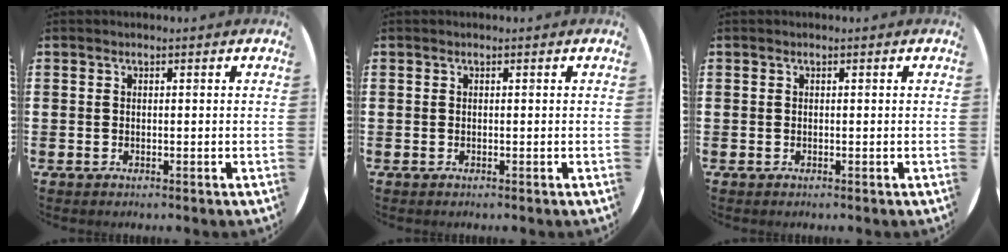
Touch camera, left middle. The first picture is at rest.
{"total": 0.0}
{"total": 0.0}